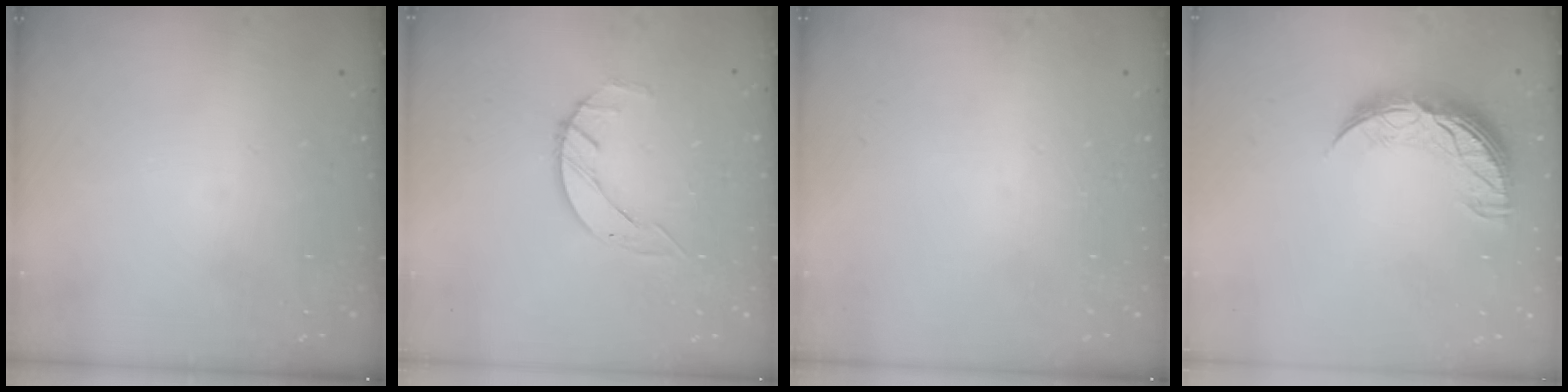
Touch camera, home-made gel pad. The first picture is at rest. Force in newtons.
{"total": 3.2, "press": 3.2, "slide": 0.4}
{"total": 0.0}
{"total": 11.5, "press": 11.5, "slide": 0.9}